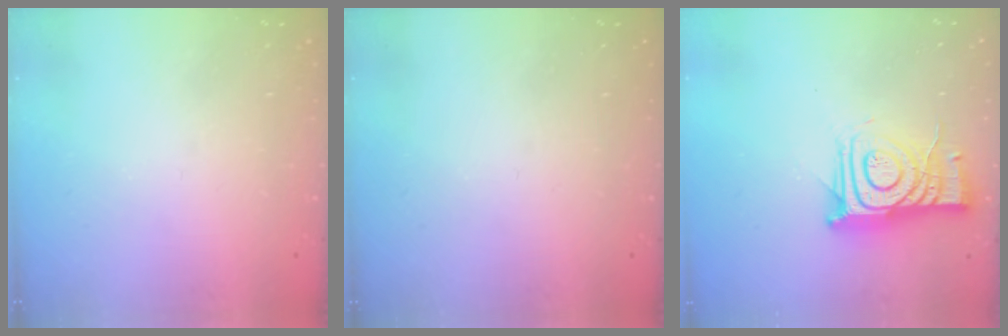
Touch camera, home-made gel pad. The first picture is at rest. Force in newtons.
{"total": 0.0}
{"total": 12.7, "press": 12.7, "slide": 0.6}